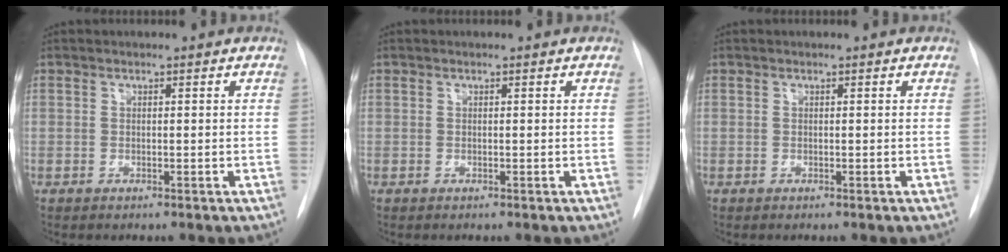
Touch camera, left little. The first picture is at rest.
{"total": 0.0}
{"total": 0.0}